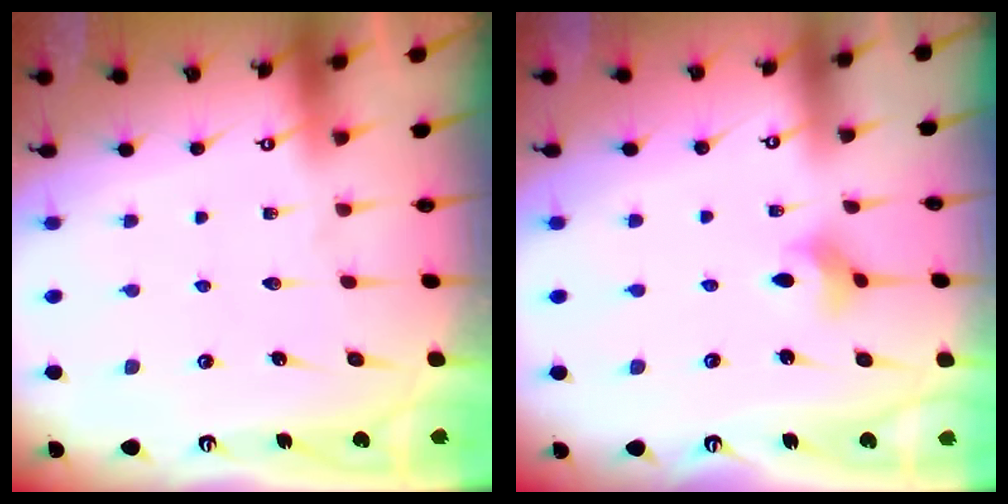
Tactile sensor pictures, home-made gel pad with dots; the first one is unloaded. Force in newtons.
{"total": 2.8, "press": 2.8, "slide": 0.1}